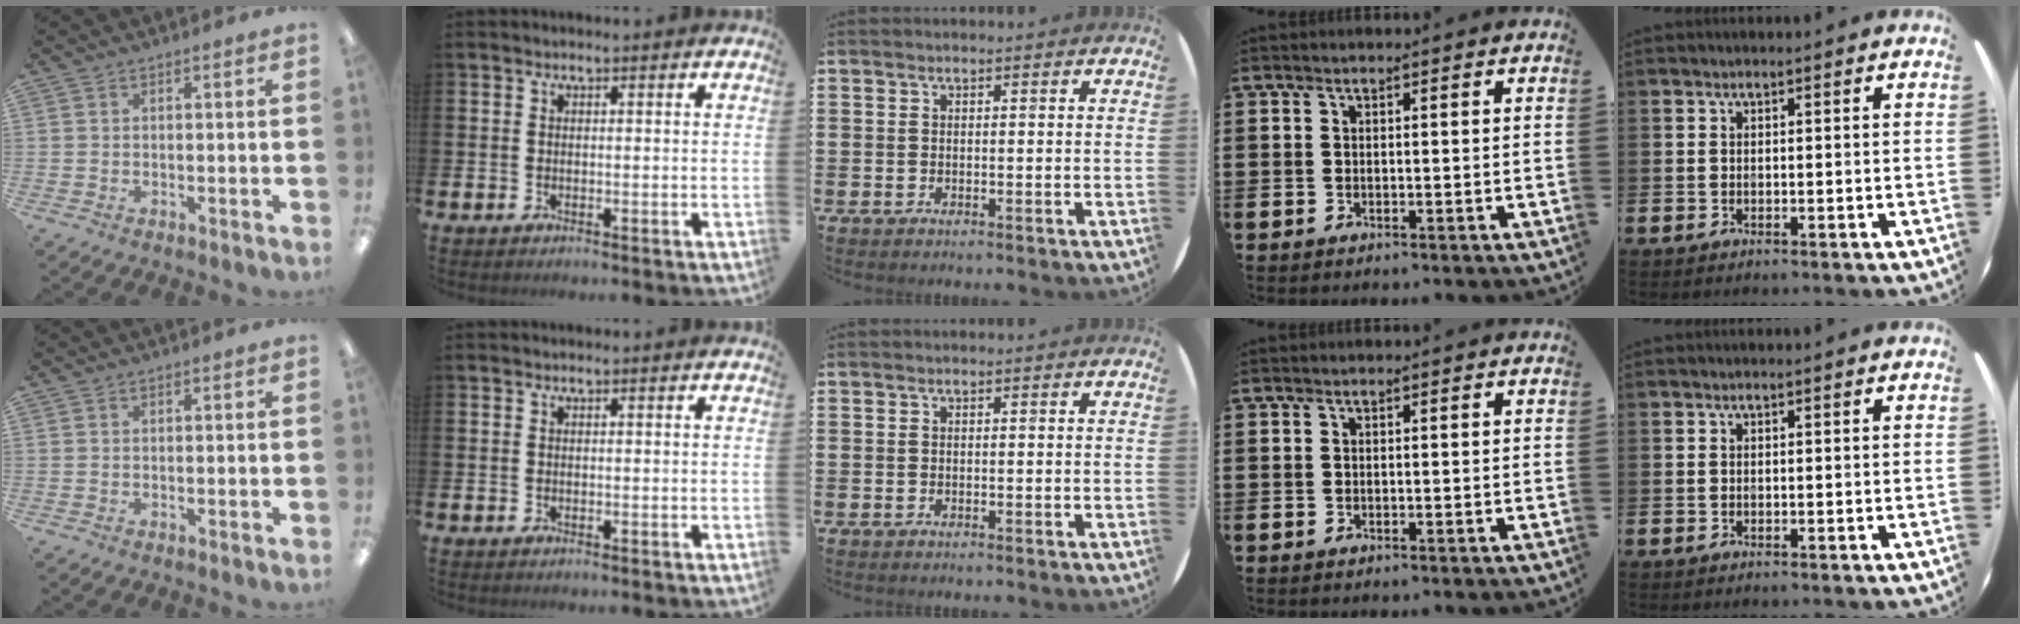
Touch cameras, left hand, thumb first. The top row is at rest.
{}